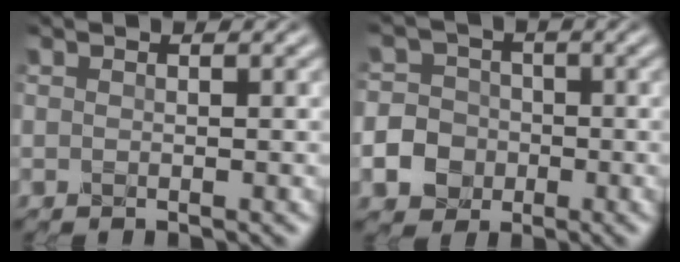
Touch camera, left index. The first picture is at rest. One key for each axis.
{"total": 7.4, "fx": -3.0, "fy": 6.6, "fz": 1.6, "tx": -0.029, "ty": -0.016, "tz": -0.077}